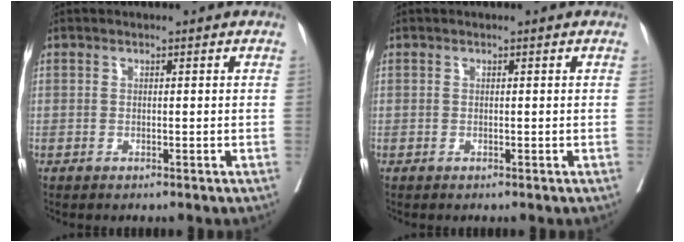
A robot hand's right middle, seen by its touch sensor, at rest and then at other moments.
{"total": 0.0}